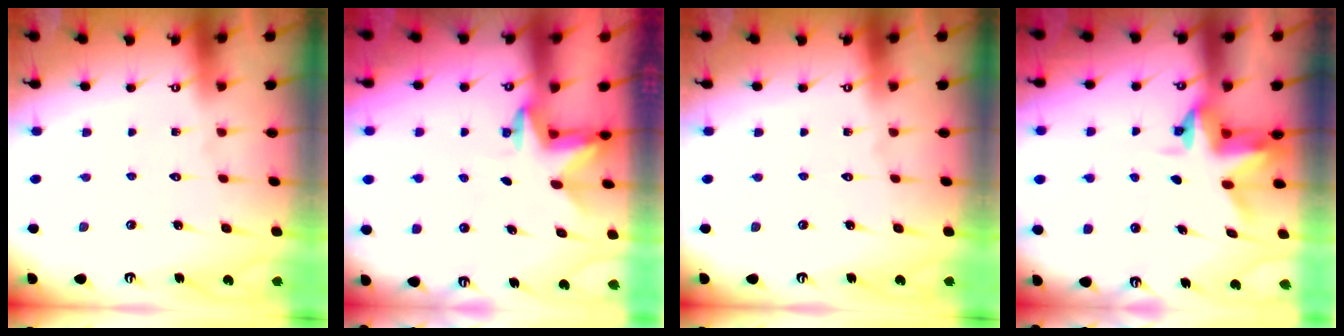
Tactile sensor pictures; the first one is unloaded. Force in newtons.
{"total": 2.5, "press": 2.4, "slide": 0.5}
{"total": 0.0}
{"total": 4.5, "press": 4.5, "slide": 0.4}